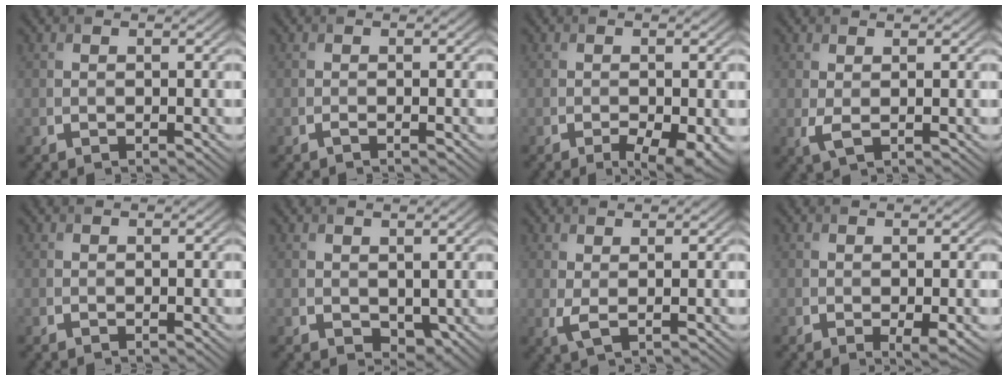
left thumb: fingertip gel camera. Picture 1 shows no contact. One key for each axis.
{"total": 0.7, "fx": -0.4, "fy": 0.0, "fz": 0.5, "tx": -0.011, "ty": -0.001, "tz": -0.009}
{"total": 4.4, "fx": -2.3, "fy": 1.4, "fz": 3.5, "tx": -0.050, "ty": -0.005, "tz": -0.022}
{"total": 1.7, "fx": 0.3, "fy": 0.6, "fz": 1.6, "tx": -0.042, "ty": -0.002, "tz": 0.008}
{"total": 0.0}
{"total": 2.4, "fx": 0.6, "fy": 1.6, "fz": 1.6, "tx": -0.031, "ty": -0.009, "tz": 0.016}
{"total": 1.9, "fx": 0.7, "fy": 0.6, "fz": 1.7, "tx": -0.044, "ty": 0.000, "tz": 0.015}
{"total": 1.7, "fx": -0.5, "fy": 0.3, "fz": 1.6, "tx": -0.029, "ty": -0.007, "tz": -0.007}